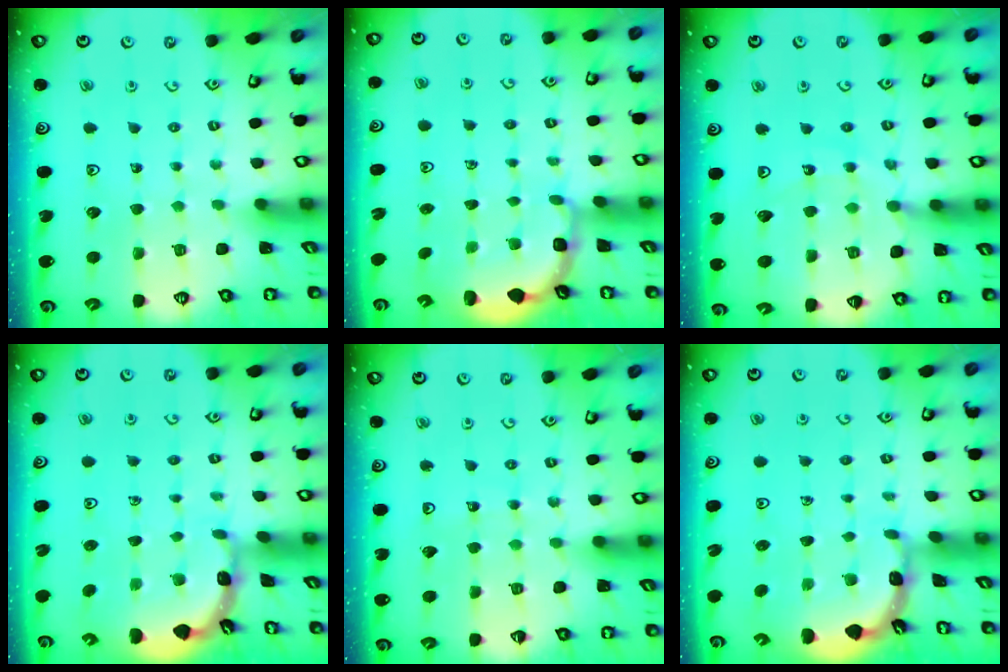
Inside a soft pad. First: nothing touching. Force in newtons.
{"total": 2.8, "press": 2.5, "slide": 1.4}
{"total": 11.7, "press": 11.6, "slide": 1.4}
{"total": 1.7, "press": 1.7, "slide": 0.1}
{"total": 3.9, "press": 3.9, "slide": 0.2}
{"total": 1.6, "press": 1.6, "slide": 0.1}